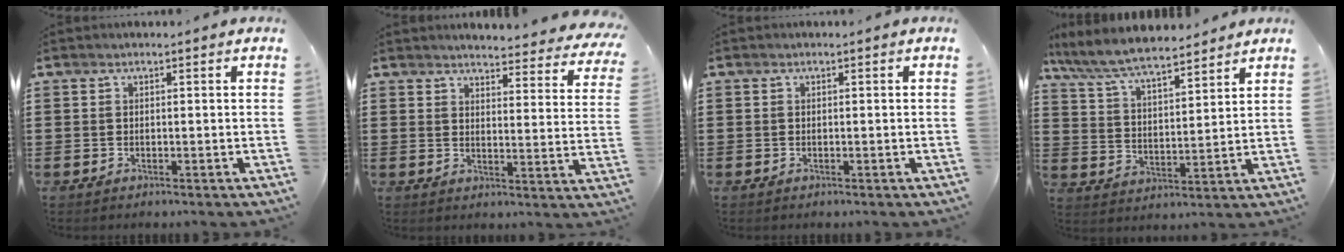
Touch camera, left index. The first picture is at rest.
{"total": 4.3, "force": [4.2, -0.3, 0.8], "torque": [-0.028, -0.031, 0.070]}
{"total": 0.0}
{"total": 7.4, "force": [6.7, 1.0, 2.9], "torque": [-0.083, -0.034, 0.117]}